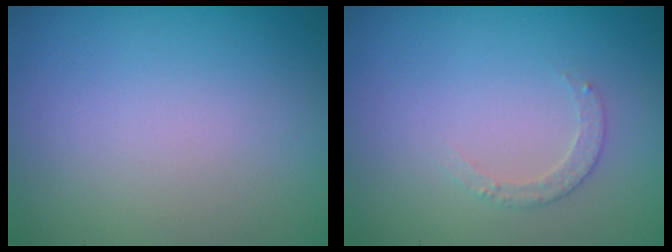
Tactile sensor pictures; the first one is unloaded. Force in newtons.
{"total": 1.5, "press": 1.5, "slide": 0.2}